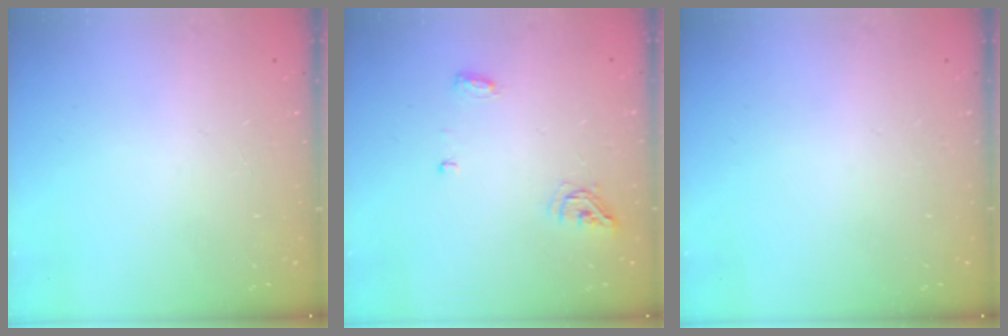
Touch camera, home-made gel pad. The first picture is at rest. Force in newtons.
{"total": 5.8, "press": 5.7, "slide": 0.9}
{"total": 0.0}